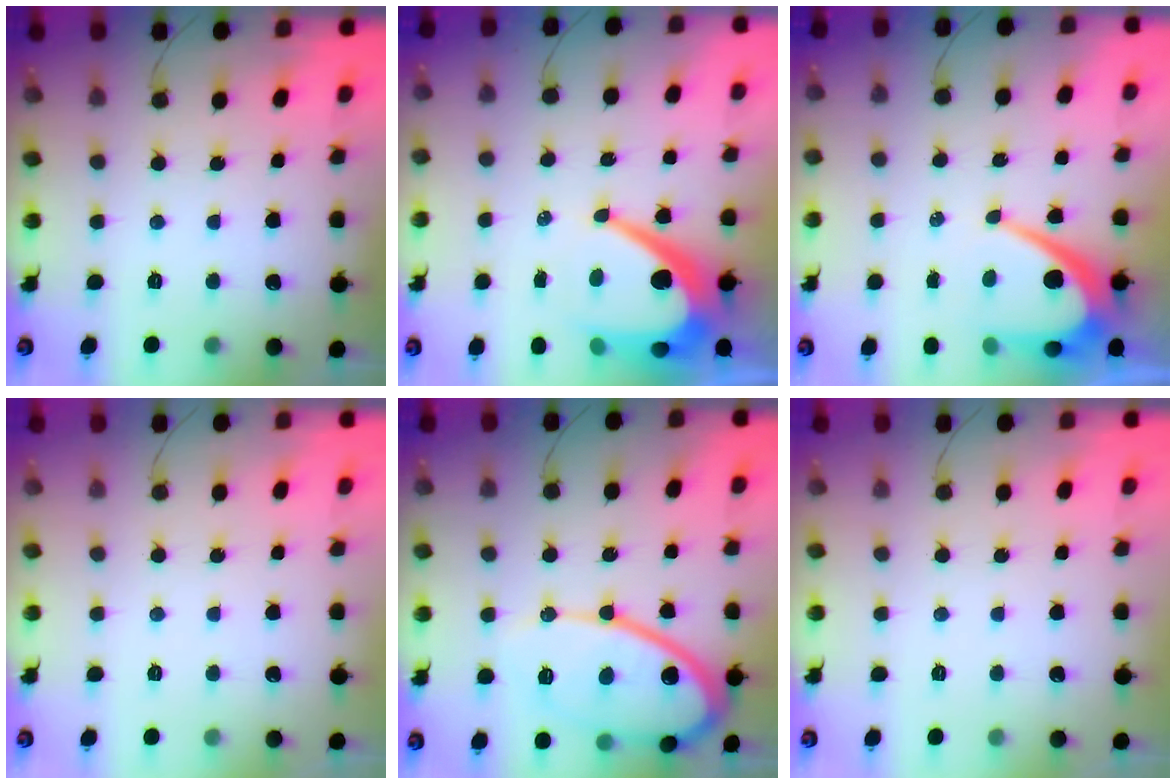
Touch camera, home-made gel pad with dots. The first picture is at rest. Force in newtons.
{"total": 14.7, "press": 14.7, "slide": 1.0}
{"total": 11.3, "press": 11.3, "slide": 0.9}
{"total": 0.0}
{"total": 16.6, "press": 16.6, "slide": 1.3}
{"total": 0.0}